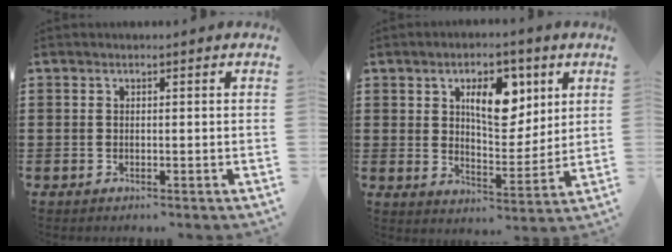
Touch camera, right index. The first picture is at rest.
{"total": 9.0, "force": [3.9, 4.7, 6.6], "torque": [-0.099, -0.005, 0.060]}